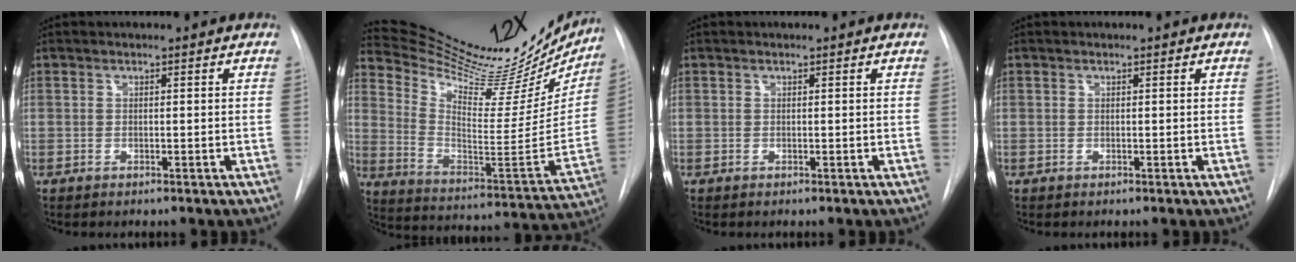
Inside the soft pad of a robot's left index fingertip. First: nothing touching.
{"total": 28.3, "force": [25.5, 6.8, 10.4], "torque": [-0.155, -0.074, 0.349]}
{"total": 0.0}
{"total": 0.0}